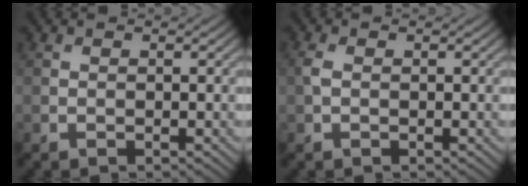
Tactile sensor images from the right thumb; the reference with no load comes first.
{"total": 1.2, "force": [0.1, 0.8, 1.0], "torque": [-0.028, 0.004, -0.002]}